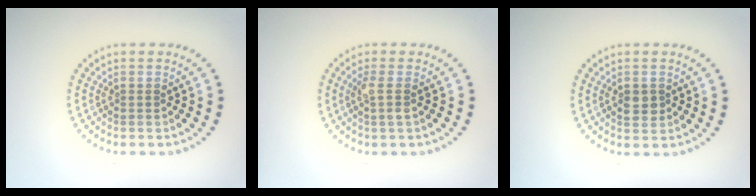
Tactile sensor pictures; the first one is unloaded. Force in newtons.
{"total": 1.6, "press": 1.4, "slide": 0.8}
{"total": 1.8, "press": 1.8, "slide": 0.2}